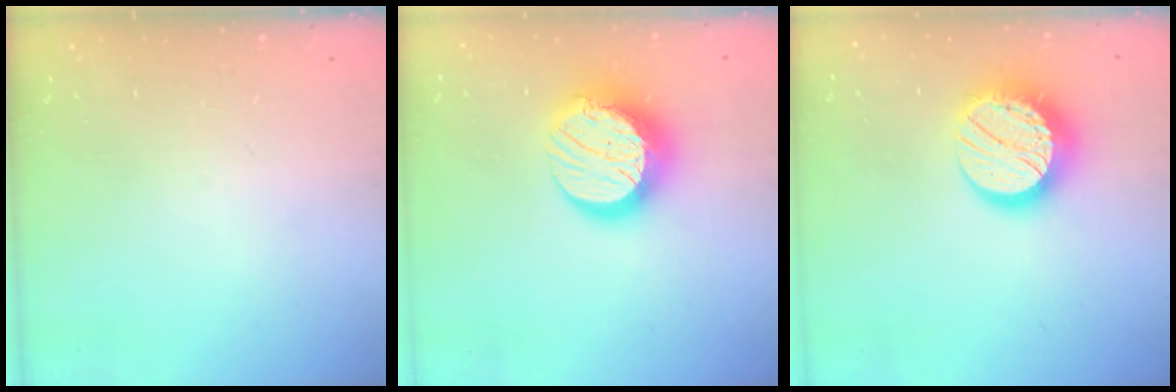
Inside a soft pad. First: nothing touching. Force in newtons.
{"total": 15.8, "press": 15.7, "slide": 1.2}
{"total": 16.3, "press": 16.2, "slide": 1.1}